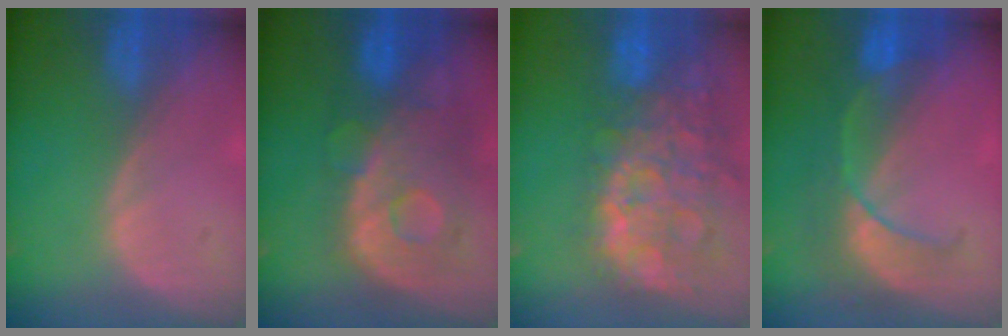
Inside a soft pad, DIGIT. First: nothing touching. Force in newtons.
{"total": 11.3, "press": 9.7, "slide": 5.7}
{"total": 14.6, "press": 11.8, "slide": 8.5}
{"total": 8.0, "press": 7.3, "slide": 3.3}